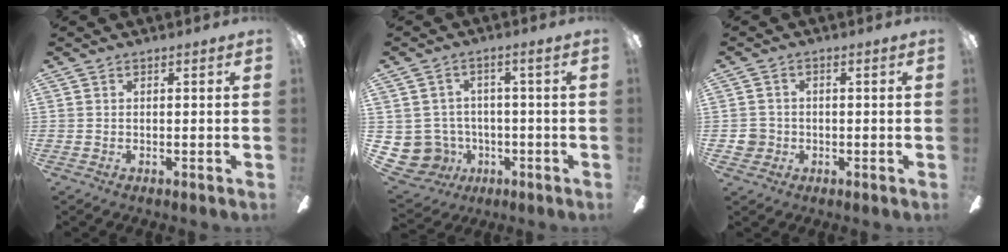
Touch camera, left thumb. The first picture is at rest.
{"total": 8.1, "force": [-1.2, 7.7, 2.2], "torque": [-0.096, 0.004, -0.017]}
{"total": 3.7, "force": [-0.8, 3.6, 0.5], "torque": [-0.010, 0.011, -0.012]}